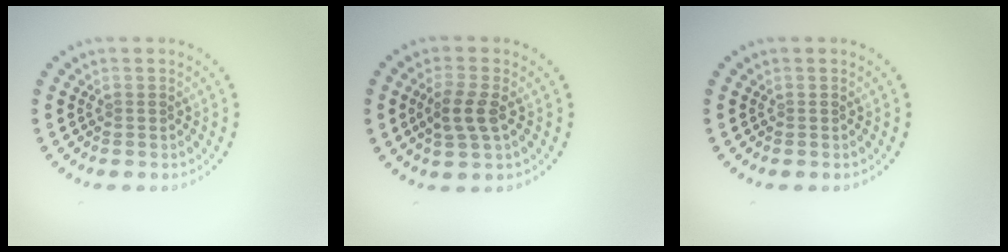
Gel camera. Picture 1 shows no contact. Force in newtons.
{"total": 2.8, "press": 2.7, "slide": 0.8}
{"total": 0.0}